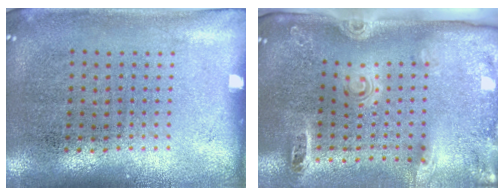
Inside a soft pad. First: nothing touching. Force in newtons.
{"total": 2.9, "press": 1.9, "slide": 2.1}